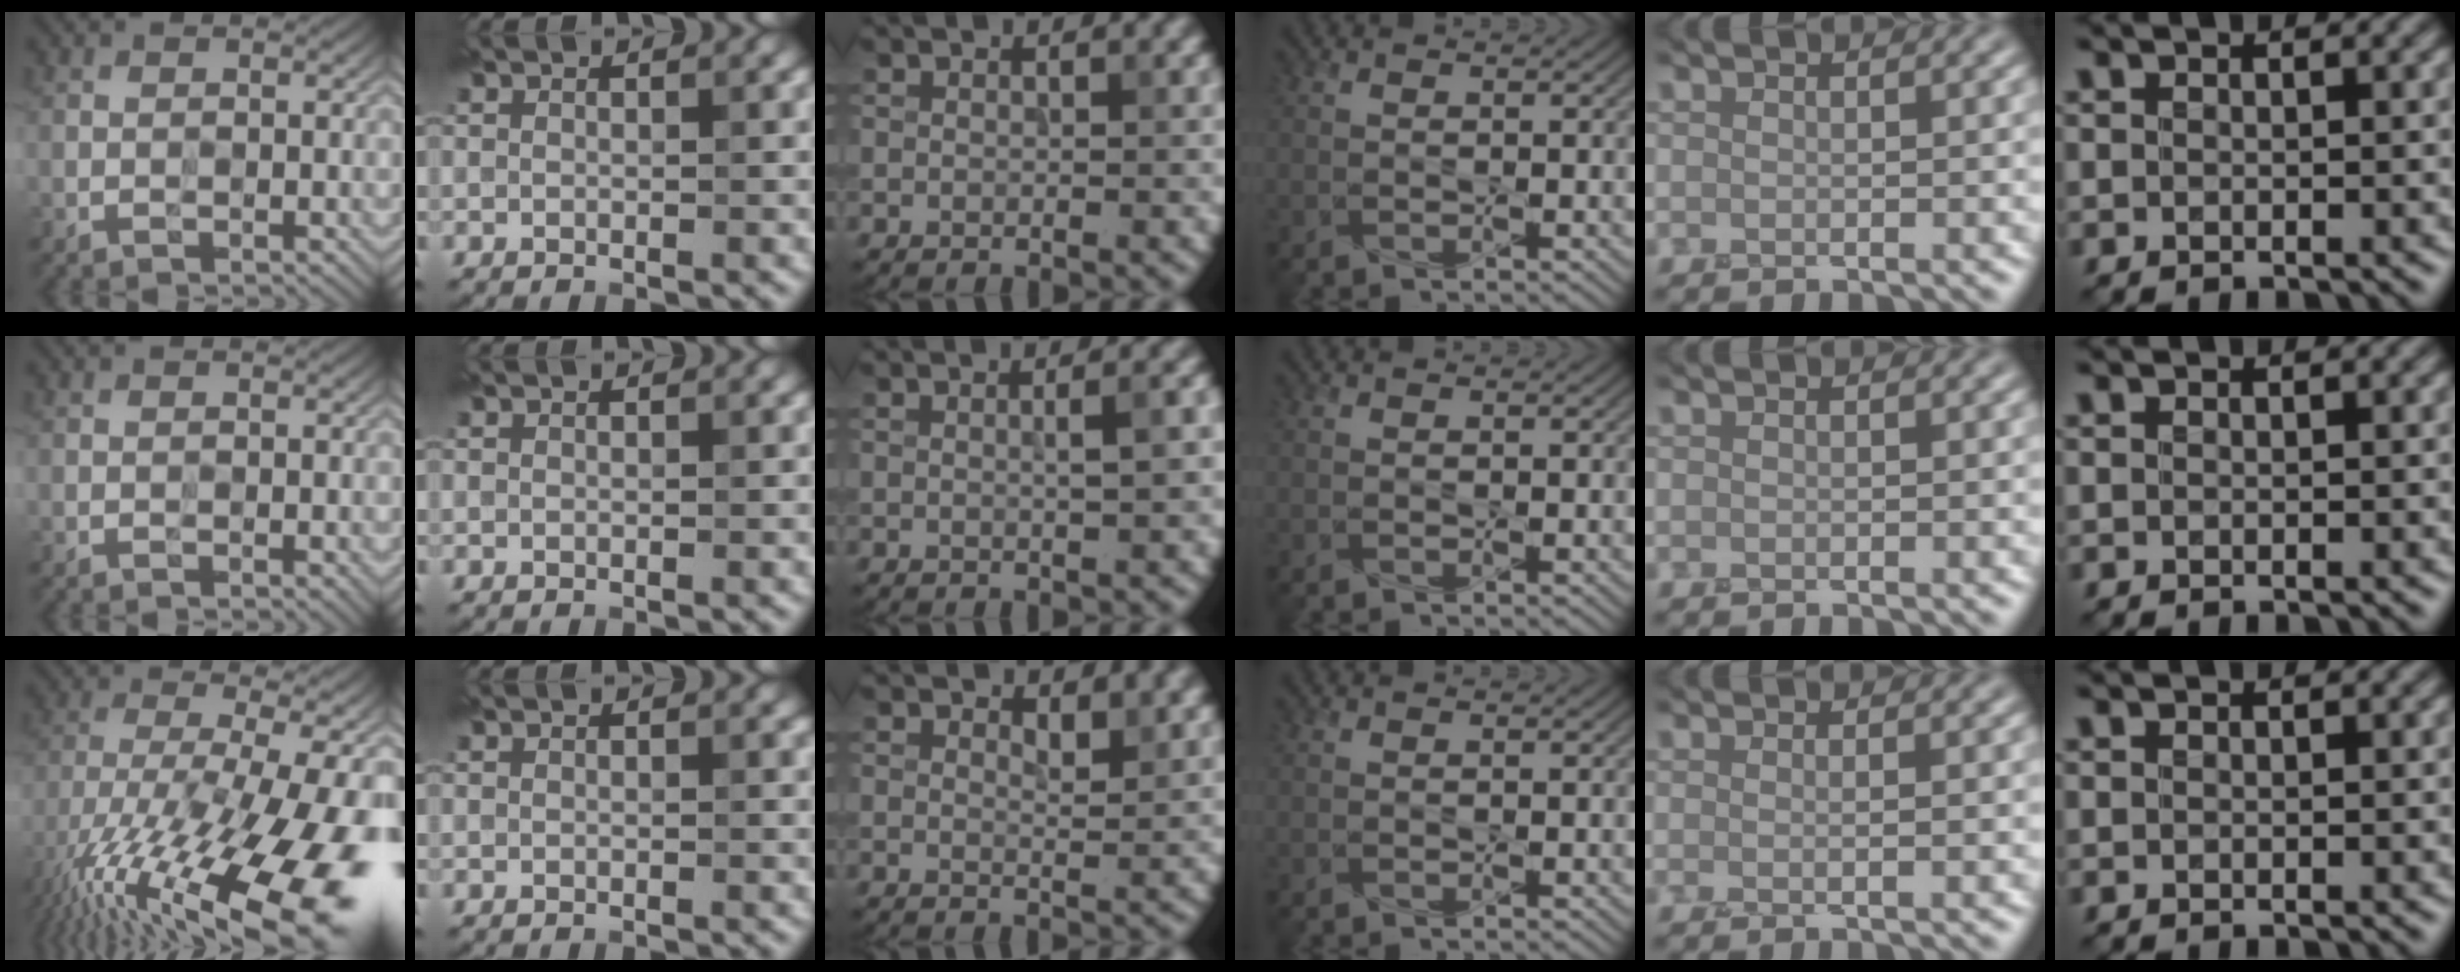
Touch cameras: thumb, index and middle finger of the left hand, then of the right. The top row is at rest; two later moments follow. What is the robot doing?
{"motion": "screw", "object": "organic brewed tea cap"}